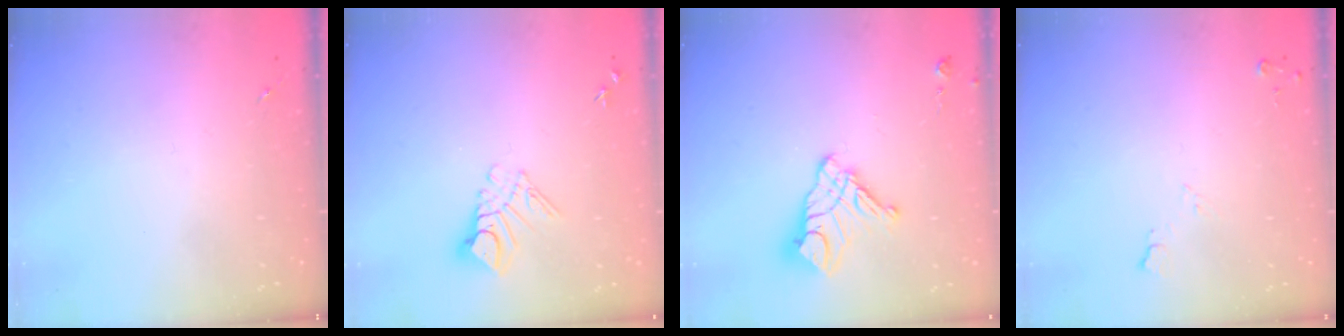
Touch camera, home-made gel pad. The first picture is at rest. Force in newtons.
{"total": 8.9, "press": 8.9, "slide": 0.8}
{"total": 13.5, "press": 13.4, "slide": 1.3}
{"total": 5.7, "press": 5.6, "slide": 0.7}